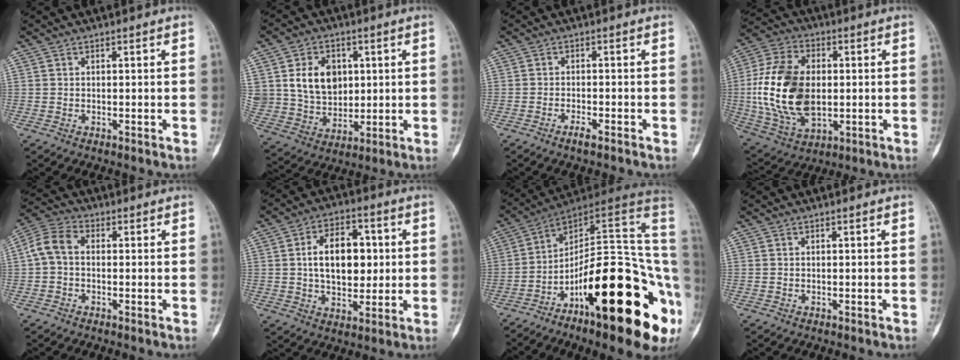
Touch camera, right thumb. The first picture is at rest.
{"total": 13.1, "force": [3.1, 9.9, 8.0], "torque": [-0.097, -0.014, 0.069]}
{"total": 2.1, "force": [-1.6, 0.5, 1.2], "torque": [-0.025, 0.007, -0.032]}
{"total": 20.5, "force": [-0.3, 13.0, 15.9], "torque": [-0.301, 0.000, 0.005]}
{"total": 6.6, "force": [-0.1, 4.7, 4.5], "torque": [-0.089, 0.022, -0.012]}
{"total": 13.0, "force": [1.3, 8.2, 10.0], "torque": [-0.123, 0.010, 0.023]}
{"total": 29.0, "force": [-9.2, 9.0, 26.0], "torque": [-0.307, 0.059, -0.137]}
{"total": 0.0}